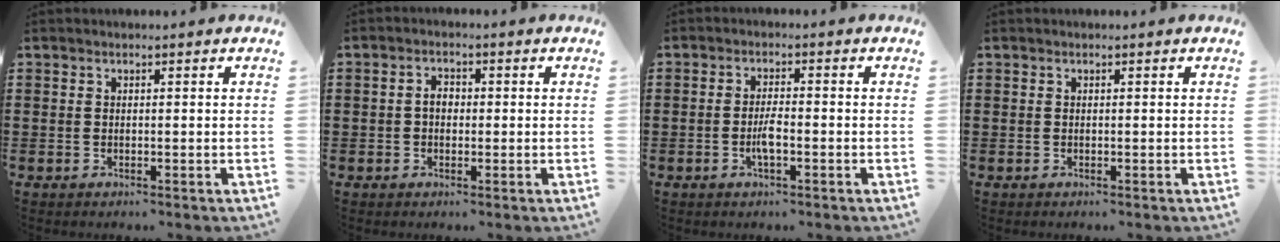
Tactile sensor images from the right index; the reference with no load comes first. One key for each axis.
{"total": 2.3, "fx": -0.2, "fy": 1.5, "fz": 1.8, "tx": -0.035, "ty": 0.005, "tz": -0.005}
{"total": 2.9, "fx": -1.0, "fy": 0.6, "fz": 2.6, "tx": -0.055, "ty": 0.001, "tz": -0.021}
{"total": 0.0}